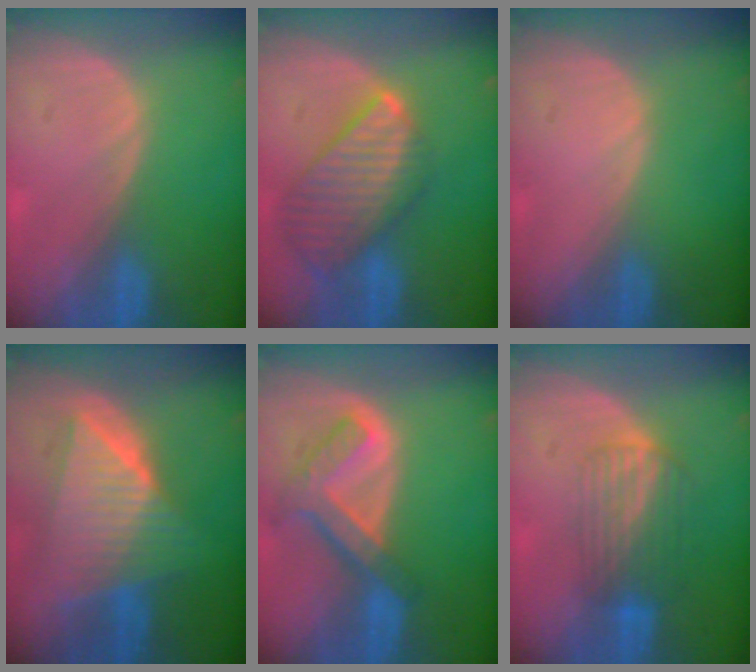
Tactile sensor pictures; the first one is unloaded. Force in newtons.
{"total": 9.8, "press": 8.5, "slide": 4.8}
{"total": 0.0}
{"total": 9.6, "press": 9.6, "slide": 0.6}
{"total": 7.6, "press": 6.5, "slide": 4.0}
{"total": 6.8, "press": 5.9, "slide": 3.4}